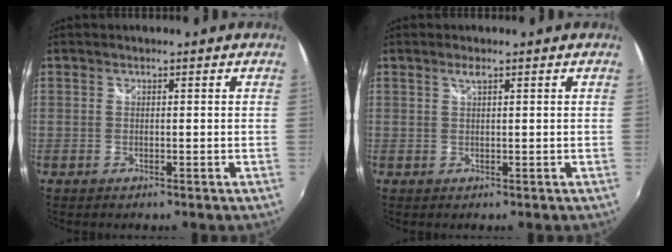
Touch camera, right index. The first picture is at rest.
{"total": 1.1, "force": [0.7, 0.0, 0.8], "torque": [-0.015, 0.003, 0.012]}